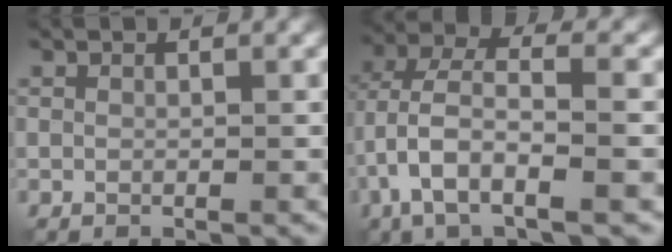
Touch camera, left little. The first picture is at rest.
{"total": 8.0, "force": [-2.6, 3.3, 6.8], "torque": [-0.145, 0.013, -0.057]}